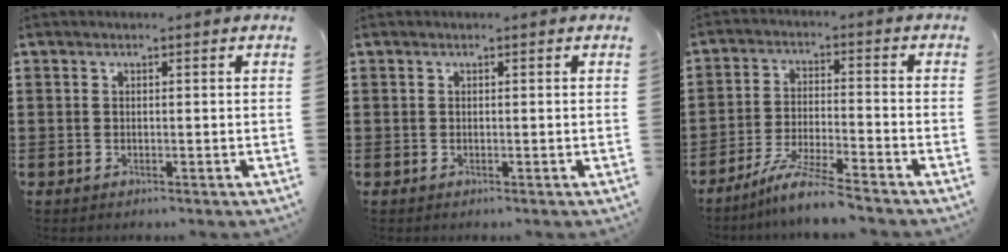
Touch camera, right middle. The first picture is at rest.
{"total": 0.0}
{"total": 7.0, "force": [-6.1, -0.3, 3.4], "torque": [-0.073, -0.016, -0.117]}